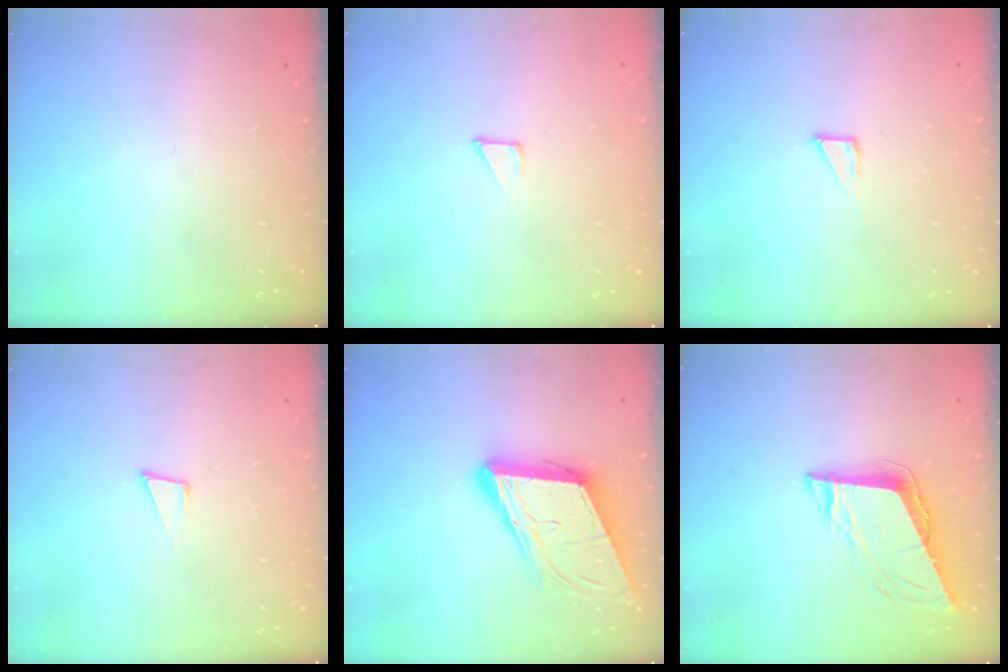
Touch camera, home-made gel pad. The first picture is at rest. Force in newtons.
{"total": 2.9, "press": 2.9, "slide": 0.3}
{"total": 2.6, "press": 2.6, "slide": 0.1}
{"total": 4.6, "press": 3.2, "slide": 3.3}
{"total": 15.9, "press": 15.4, "slide": 4.0}
{"total": 8.6, "press": 8.4, "slide": 1.9}